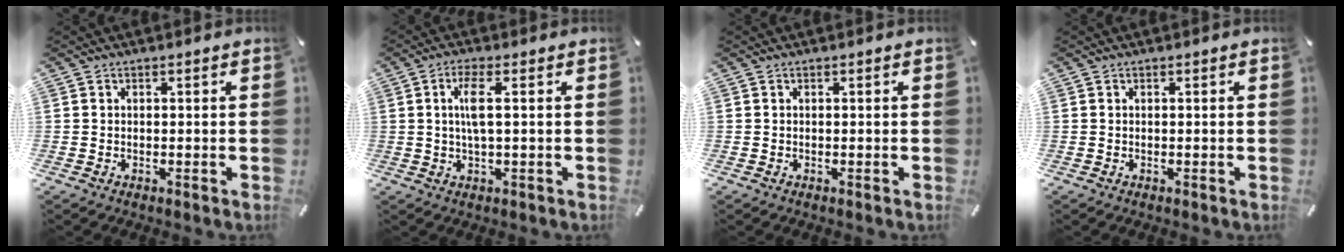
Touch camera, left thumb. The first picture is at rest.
{"total": 5.5, "force": [0.8, 1.1, 5.3], "torque": [-0.118, -0.004, 0.006]}
{"total": 0.0}
{"total": 0.0}